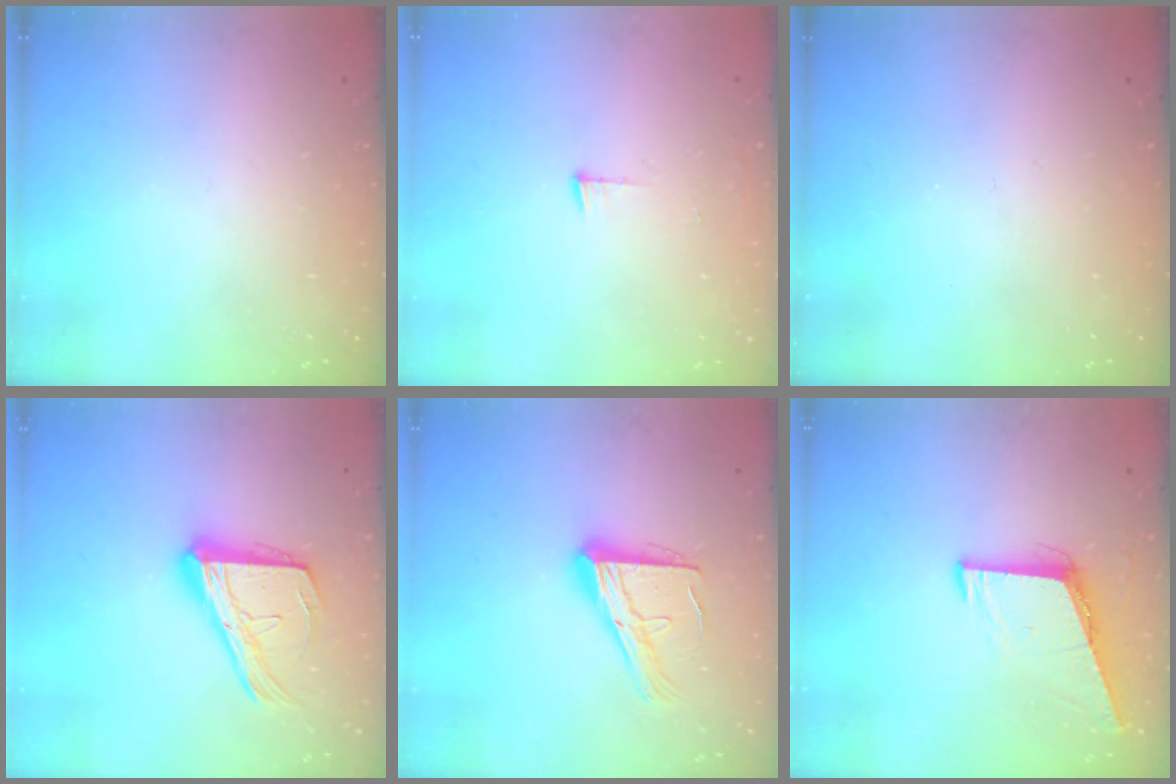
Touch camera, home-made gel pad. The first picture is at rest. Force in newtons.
{"total": 2.8, "press": 2.7, "slide": 0.5}
{"total": 0.0}
{"total": 17.8, "press": 17.7, "slide": 1.9}
{"total": 15.2, "press": 15.2, "slide": 1.2}
{"total": 9.0, "press": 8.4, "slide": 3.1}